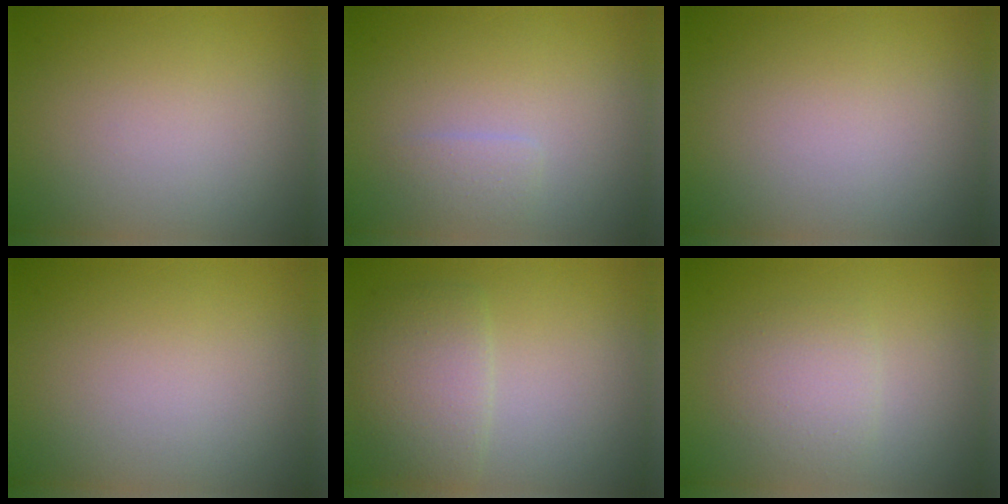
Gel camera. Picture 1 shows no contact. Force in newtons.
{"total": 1.0, "press": 1.0, "slide": 0.0}
{"total": 0.0}
{"total": 0.0}
{"total": 3.6, "press": 3.6, "slide": 0.2}
{"total": 2.3, "press": 2.3, "slide": 0.1}